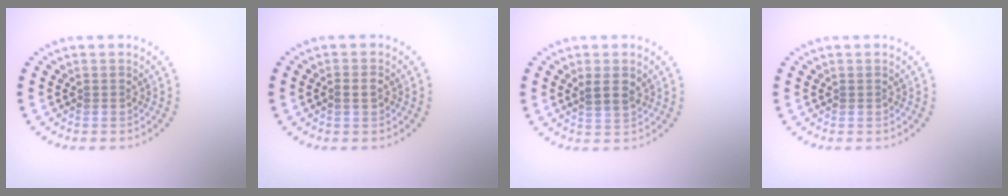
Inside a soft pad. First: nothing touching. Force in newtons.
{"total": 1.1, "press": 1.0, "slide": 0.2}
{"total": 2.0, "press": 1.8, "slide": 0.9}
{"total": 0.0}